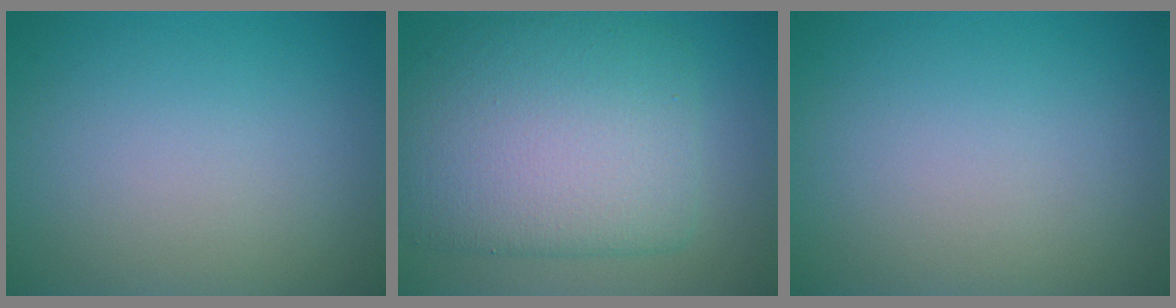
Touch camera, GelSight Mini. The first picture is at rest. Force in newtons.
{"total": 9.9, "press": 9.9, "slide": 0.3}
{"total": 0.0}